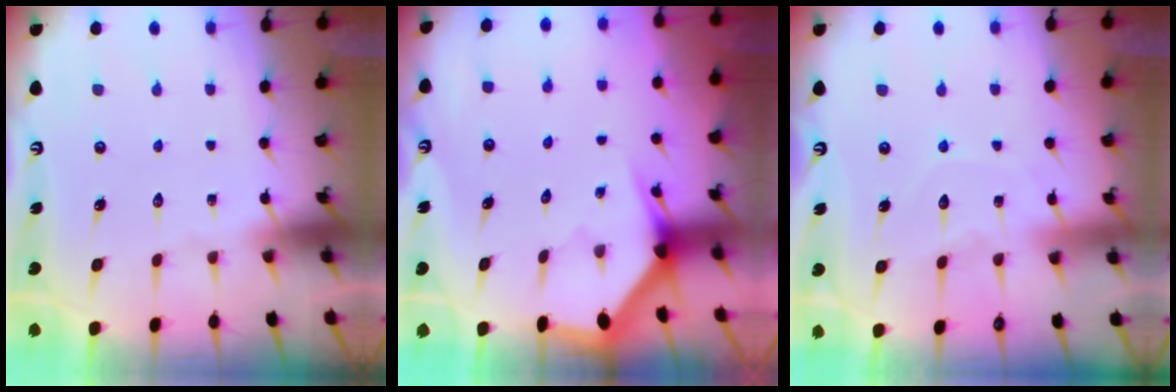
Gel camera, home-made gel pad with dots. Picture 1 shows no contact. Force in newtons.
{"total": 2.9, "press": 2.9, "slide": 0.1}
{"total": 6.7, "press": 6.7, "slide": 0.7}